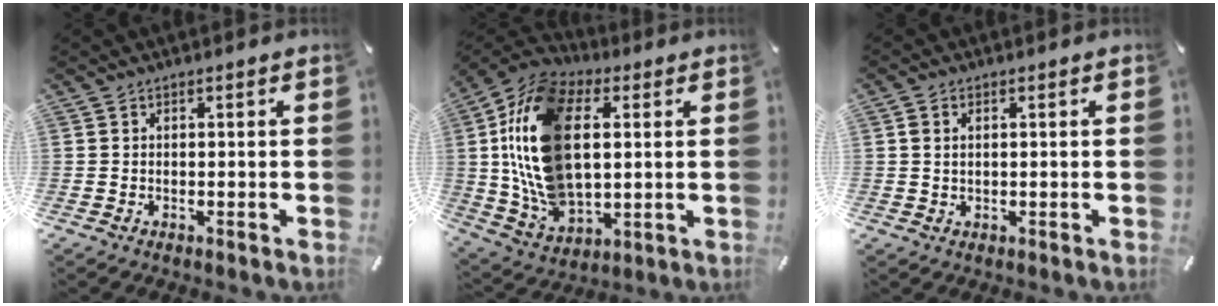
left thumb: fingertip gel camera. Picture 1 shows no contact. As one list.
[{"total": 21.1, "force": [4.0, 14.1, 15.2], "torque": [-0.356, -0.012, 0.065]}, {"total": 2.0, "force": [0.5, 1.5, 1.3], "torque": [-0.031, 0.008, 0.007]}]